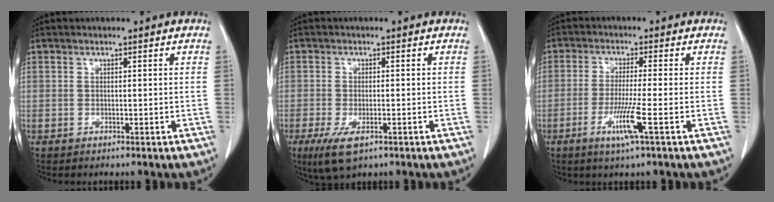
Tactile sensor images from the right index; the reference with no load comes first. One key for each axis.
{"total": 5.3, "fx": -2.7, "fy": 1.9, "fz": 4.1, "tx": -0.081, "ty": -0.012, "tz": -0.039}
{"total": 6.0, "fx": -2.4, "fy": -0.7, "fz": 5.5, "tx": -0.108, "ty": -0.018, "tz": -0.049}